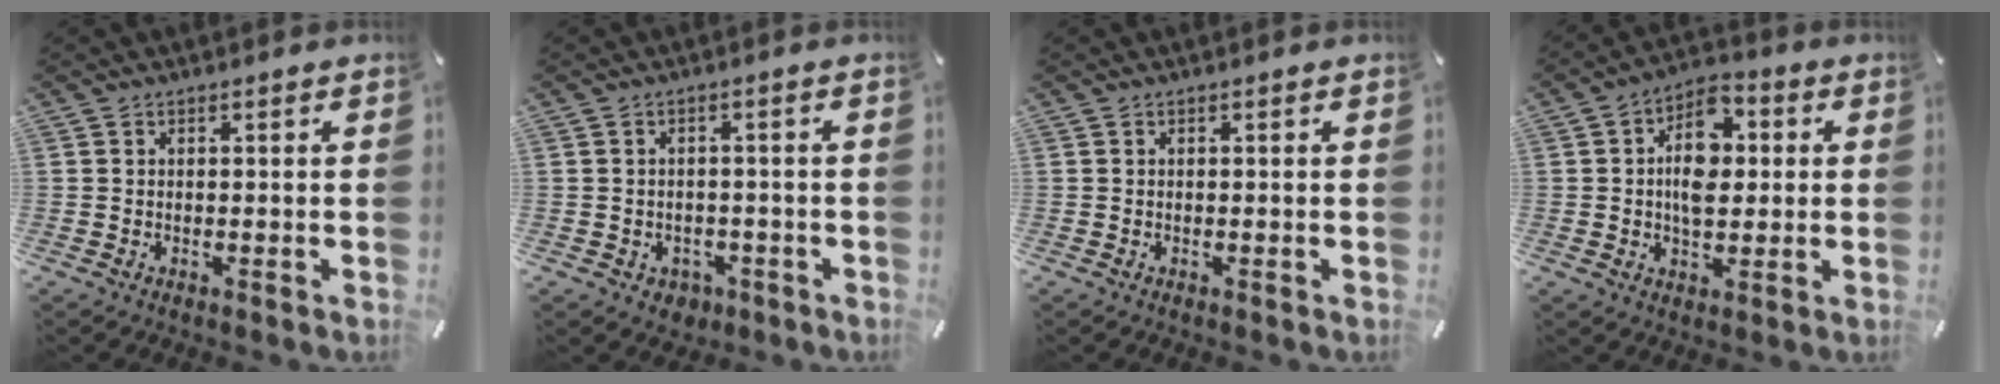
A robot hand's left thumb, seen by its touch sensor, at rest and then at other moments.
{"total": 3.3, "force": [-1.2, 2.8, 1.1], "torque": [-0.019, 0.005, -0.022]}
{"total": 0.0}
{"total": 11.0, "force": [1.0, 7.5, 7.9], "torque": [-0.119, 0.004, 0.016]}